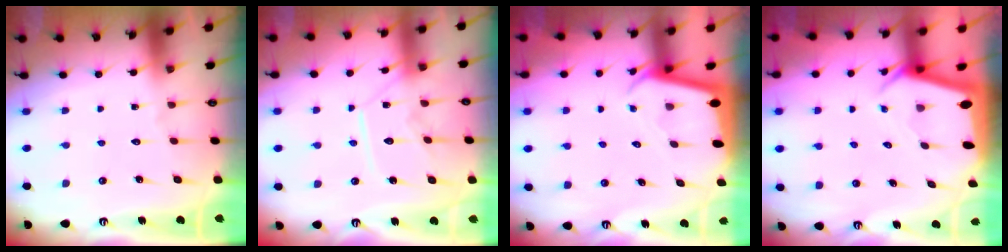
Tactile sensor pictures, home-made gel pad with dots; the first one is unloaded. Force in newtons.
{"total": 10.4, "press": 10.3, "slide": 0.8}
{"total": 2.1, "press": 2.1, "slide": 0.1}
{"total": 3.1, "press": 3.1, "slide": 0.3}